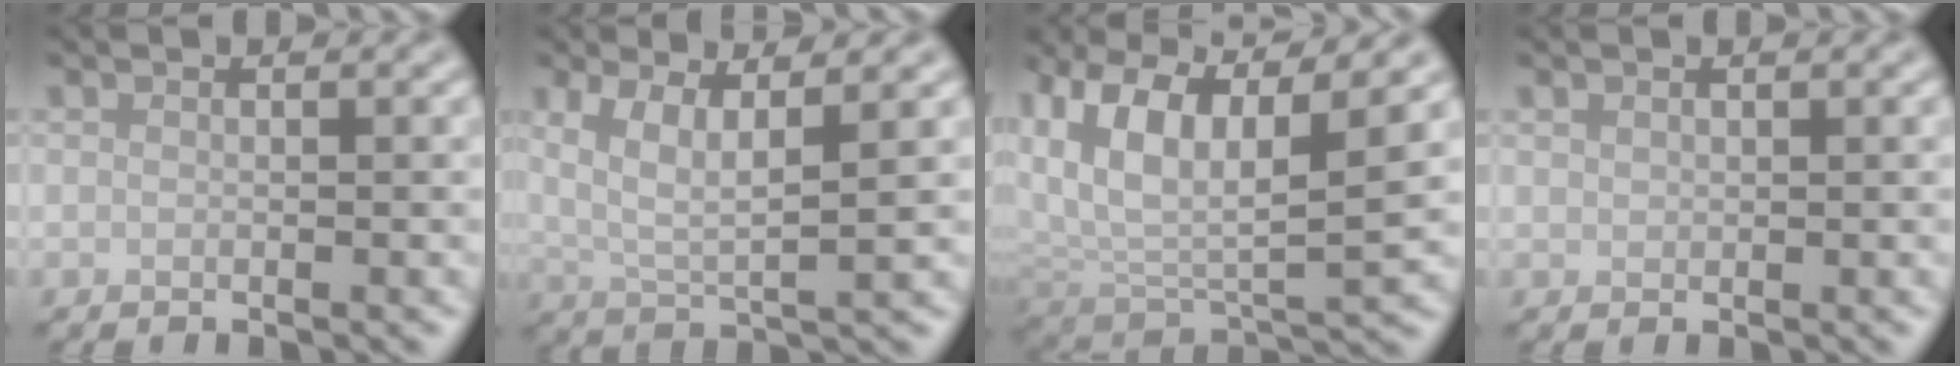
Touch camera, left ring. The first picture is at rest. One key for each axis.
{"total": 5.0, "fx": 2.1, "fy": 1.5, "fz": 4.3, "tx": -0.086, "ty": -0.005, "tz": 0.040}
{"total": 11.3, "fx": 4.6, "fy": 5.0, "fz": 9.0, "tx": -0.170, "ty": 0.006, "tz": 0.084}
{"total": 0.6, "fx": 0.4, "fy": 0.4, "fz": 0.2, "tx": -0.004, "ty": 0.001, "tz": 0.011}